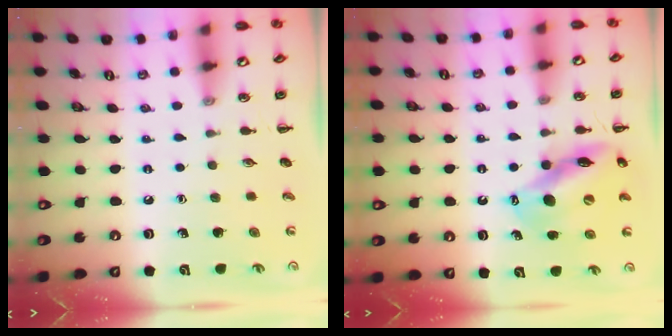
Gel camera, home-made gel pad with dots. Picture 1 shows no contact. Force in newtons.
{"total": 13.0, "press": 12.4, "slide": 3.8}